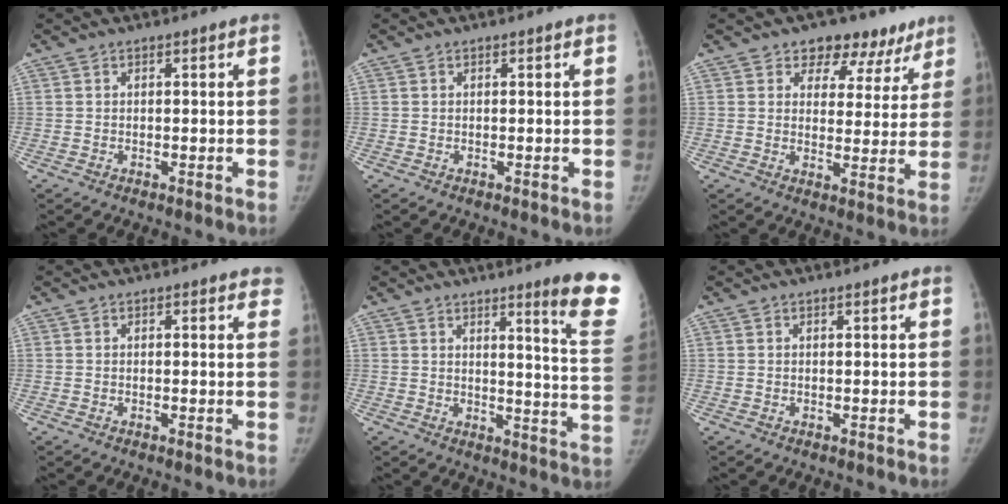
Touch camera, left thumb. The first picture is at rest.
{"total": 0.0}
{"total": 10.3, "force": [7.1, 6.9, 2.8], "torque": [0.025, -0.027, 0.082]}
{"total": 2.3, "force": [1.9, 0.9, 0.9], "torque": [0.010, -0.003, 0.008]}
{"total": 12.9, "force": [8.9, 0.2, 9.3], "torque": [-0.098, -0.074, 0.102]}
{"total": 0.0}